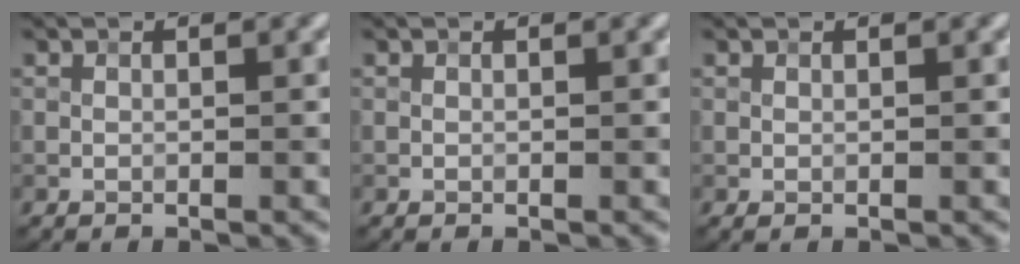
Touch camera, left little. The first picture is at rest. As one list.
[{"total": 0.0}, {"total": 0.0}]